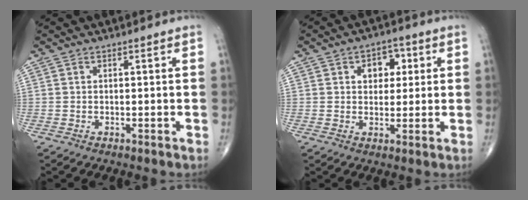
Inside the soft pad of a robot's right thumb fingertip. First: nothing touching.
{"total": 6.0, "force": [1.9, 4.3, 3.8], "torque": [-0.018, -0.003, 0.022]}